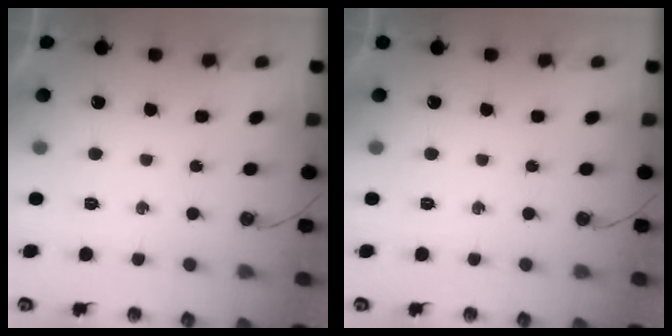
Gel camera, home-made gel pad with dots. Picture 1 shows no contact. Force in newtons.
{"total": 0.0}